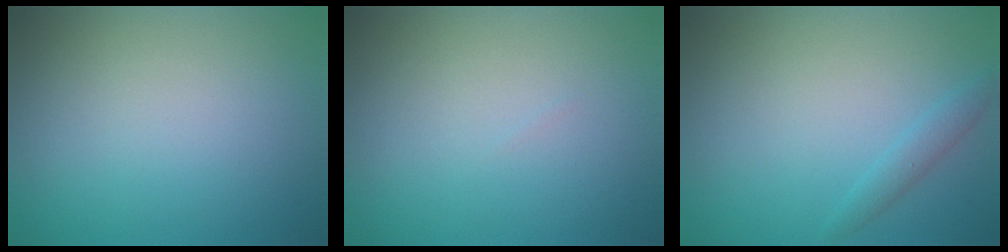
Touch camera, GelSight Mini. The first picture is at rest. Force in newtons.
{"total": 0.0}
{"total": 1.3, "press": 1.3, "slide": 0.1}